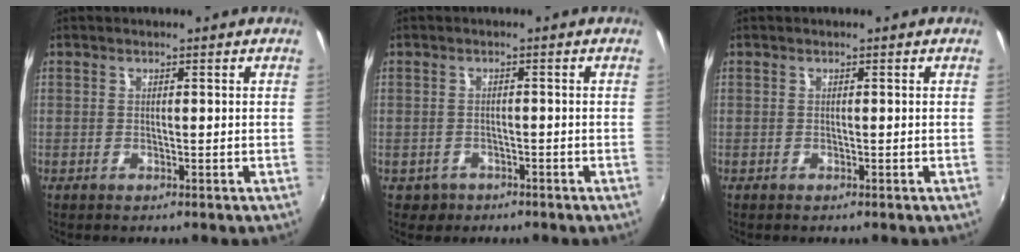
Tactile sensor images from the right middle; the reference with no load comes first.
{"total": 3.3, "force": [-1.7, 2.7, 0.9], "torque": [-0.028, -0.001, -0.020]}
{"total": 0.0}